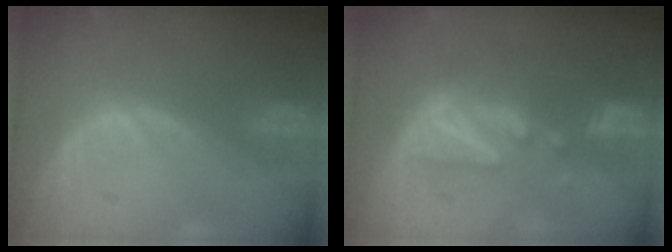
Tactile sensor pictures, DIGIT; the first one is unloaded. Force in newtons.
{"total": 8.2, "press": 7.4, "slide": 3.6}